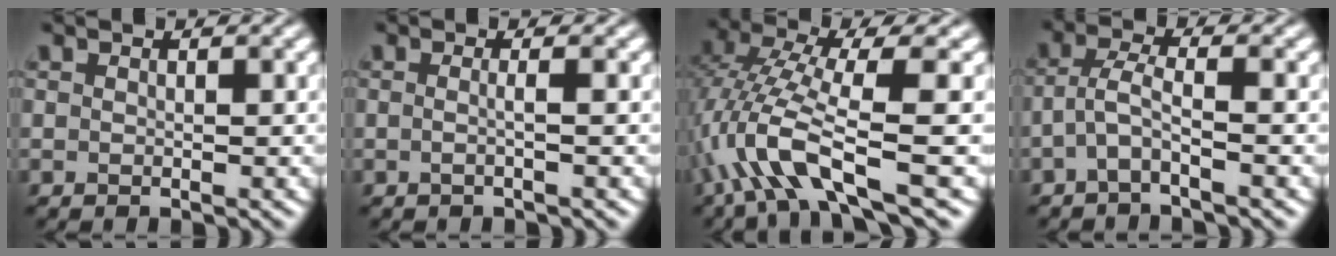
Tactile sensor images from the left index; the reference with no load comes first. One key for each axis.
{"total": 1.4, "fx": -0.1, "fy": 0.5, "fz": 1.3, "tx": -0.019, "ty": -0.006, "tz": -0.012}
{"total": 8.7, "fx": -3.2, "fy": 2.1, "fz": 7.9, "tx": -0.164, "ty": 0.009, "tz": -0.066}
{"total": 2.5, "fx": -1.2, "fy": 0.4, "fz": 2.2, "tx": -0.049, "ty": 0.008, "tz": -0.035}